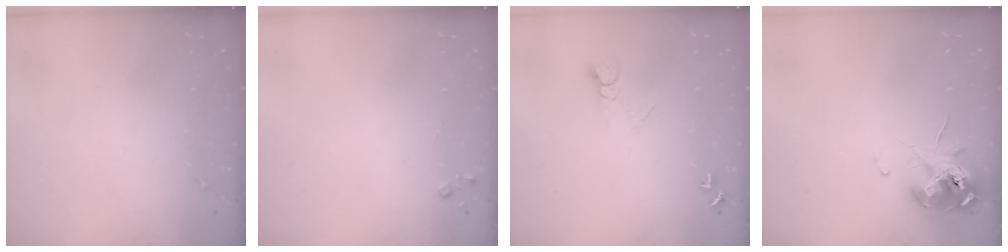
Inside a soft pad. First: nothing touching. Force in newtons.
{"total": 3.6, "press": 3.6, "slide": 0.4}
{"total": 5.5, "press": 5.5, "slide": 0.5}
{"total": 10.8, "press": 10.7, "slide": 1.2}